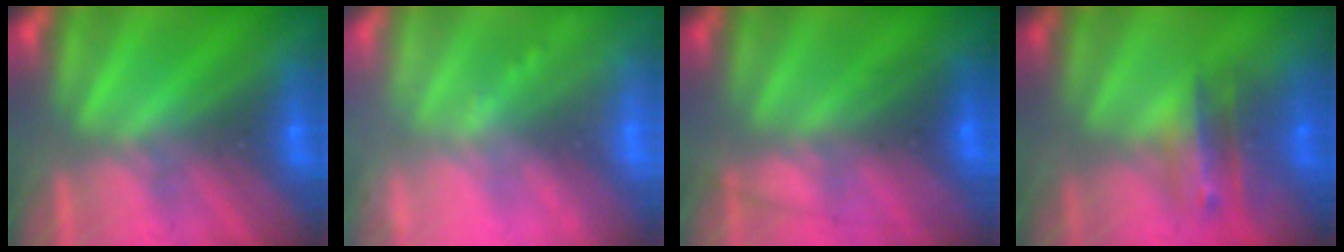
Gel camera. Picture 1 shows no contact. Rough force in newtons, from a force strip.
{"total": 2.4}
{"total": 3.3}
{"total": 2.8}